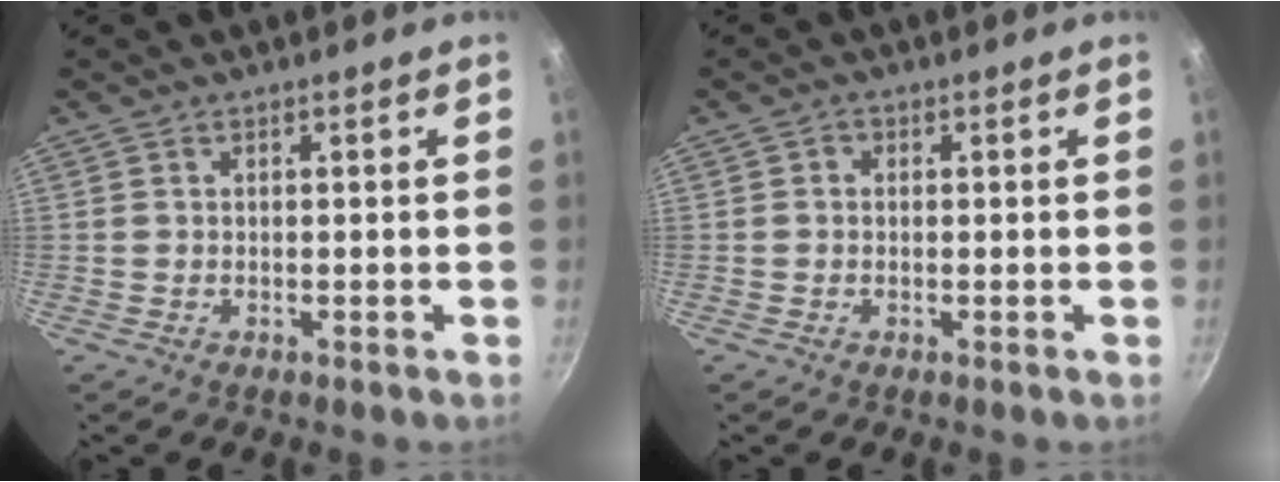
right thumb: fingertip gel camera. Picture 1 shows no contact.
{"total": 1.0, "force": [0.1, 0.9, 0.4], "torque": [-0.003, 0.003, -0.001]}